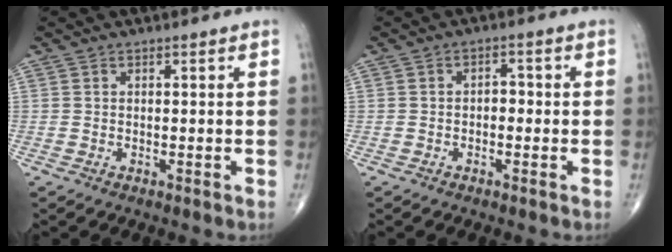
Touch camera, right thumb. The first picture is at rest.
{"total": 2.3, "force": [-0.4, 1.5, 1.7], "torque": [-0.013, 0.010, -0.011]}